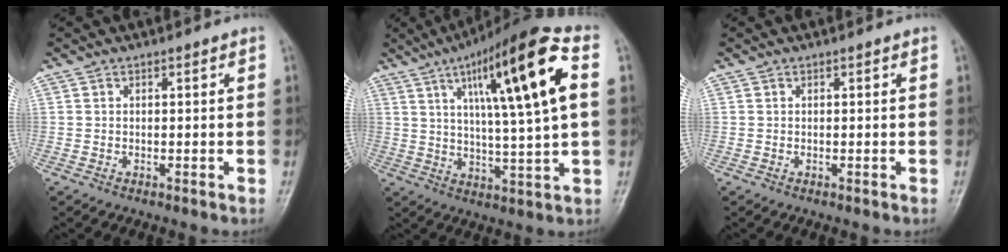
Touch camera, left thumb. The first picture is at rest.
{"total": 21.0, "force": [6.5, 3.4, 19.7], "torque": [-0.306, 0.007, 0.097]}
{"total": 0.0}